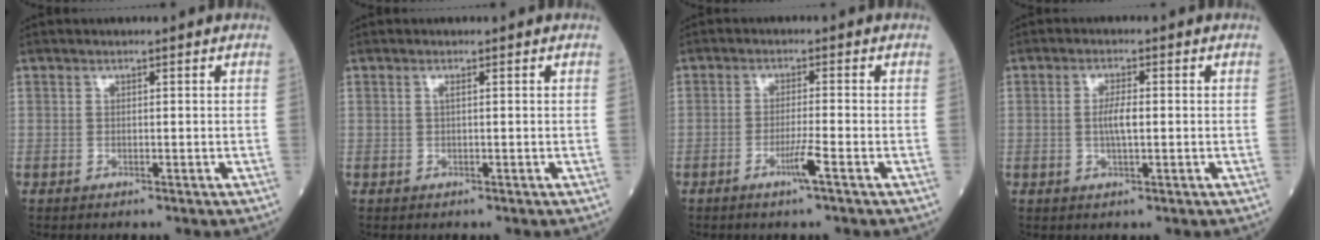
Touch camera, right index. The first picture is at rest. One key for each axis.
{"total": 0.6, "fx": 0.1, "fy": 0.0, "fz": 0.5, "tx": -0.014, "ty": 0.000, "tz": 0.002}
{"total": 3.2, "fx": -1.7, "fy": -0.6, "fz": 2.7, "tx": -0.055, "ty": -0.006, "tz": -0.035}
{"total": 3.3, "fx": -0.1, "fy": 0.6, "fz": 3.2, "tx": -0.064, "ty": 0.000, "tz": -0.002}